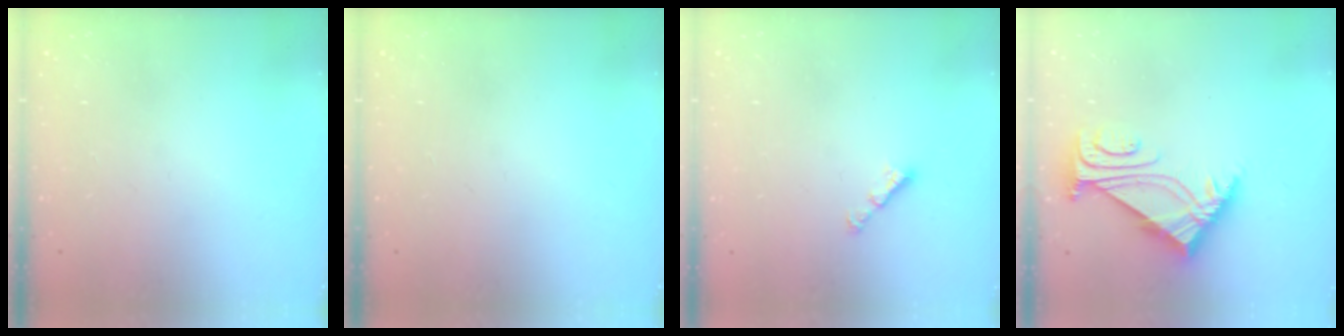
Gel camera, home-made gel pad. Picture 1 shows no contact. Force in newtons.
{"total": 0.0}
{"total": 3.0, "press": 2.9, "slide": 0.5}
{"total": 5.2, "press": 5.1, "slide": 0.7}